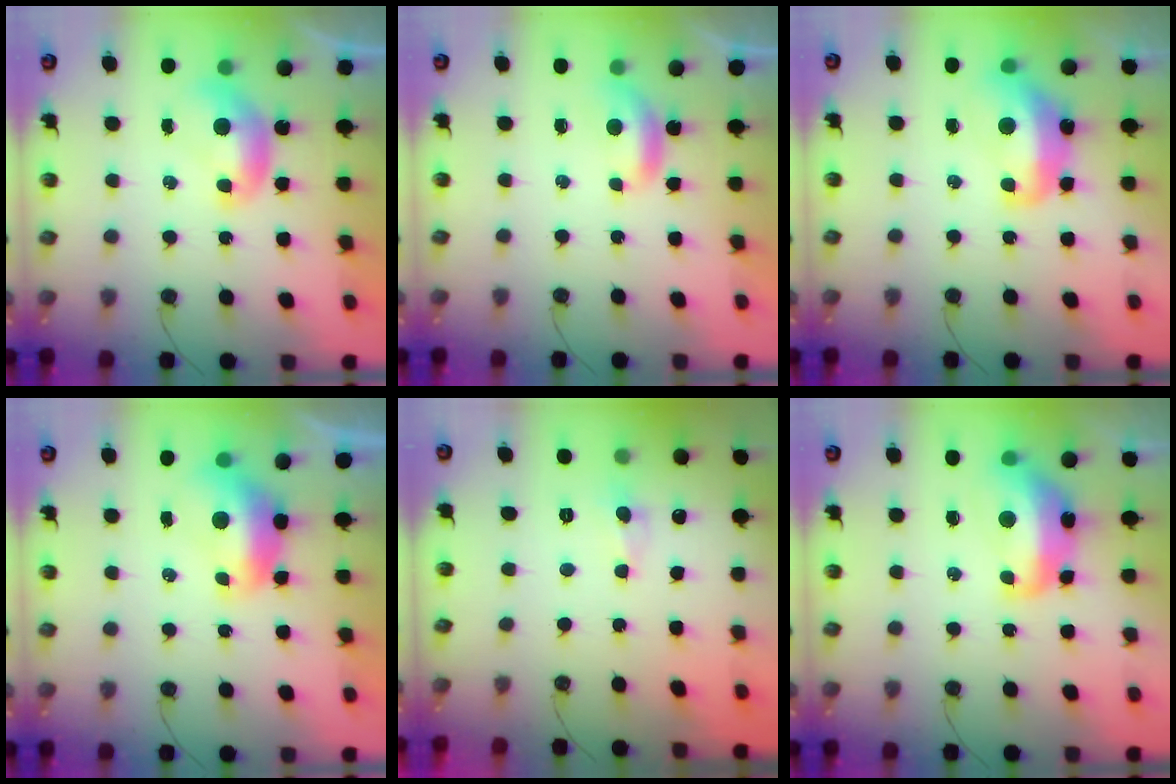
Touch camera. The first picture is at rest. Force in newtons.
{"total": 1.6, "press": 1.6, "slide": 0.3}
{"total": 6.8, "press": 6.7, "slide": 1.2}
{"total": 1.8, "press": 1.6, "slide": 0.7}
{"total": 0.7, "press": 0.7, "slide": 0.3}
{"total": 7.2, "press": 7.1, "slide": 1.3}